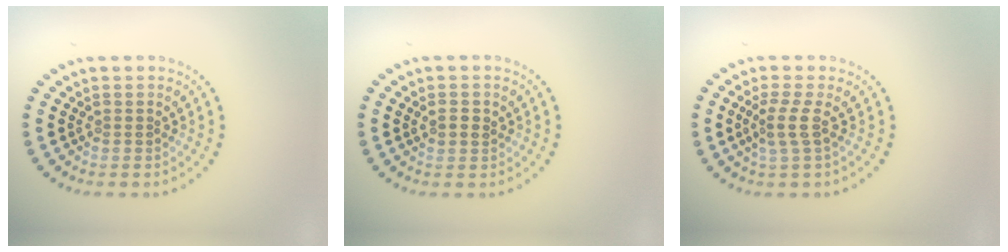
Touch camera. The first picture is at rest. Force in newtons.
{"total": 1.5, "press": 1.5, "slide": 0.4}
{"total": 2.0, "press": 1.6, "slide": 1.2}